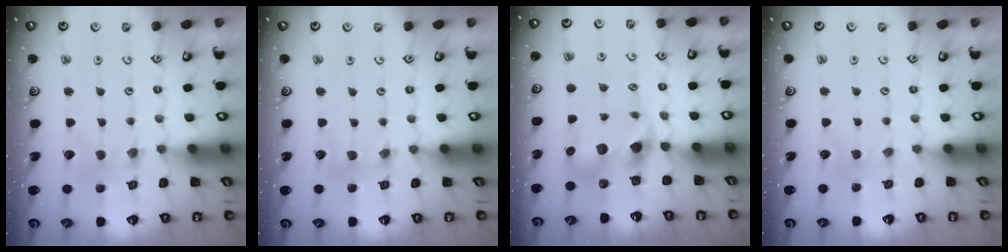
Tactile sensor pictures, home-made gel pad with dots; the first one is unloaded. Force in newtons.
{"total": 2.9, "press": 2.9, "slide": 0.3}
{"total": 7.2, "press": 7.2, "slide": 0.9}
{"total": 1.3, "press": 1.3, "slide": 0.2}